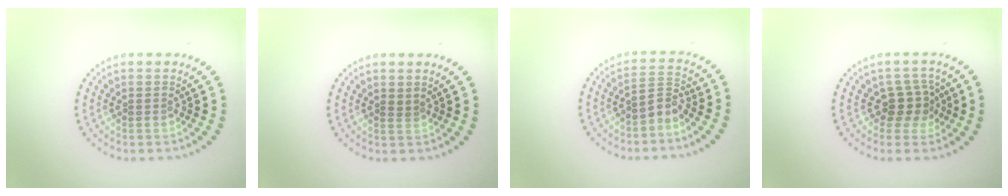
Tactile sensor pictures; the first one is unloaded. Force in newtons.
{"total": 0.6, "press": 0.3, "slide": 0.5}
{"total": 2.2, "press": 1.5, "slide": 1.6}
{"total": 2.8, "press": 2.2, "slide": 1.6}